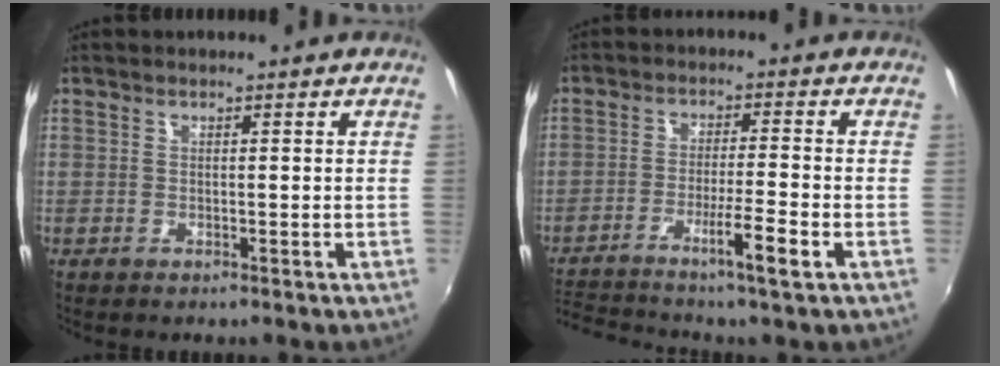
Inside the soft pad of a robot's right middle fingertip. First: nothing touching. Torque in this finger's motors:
{"motor_torque": [0.88, -0.90, 0.35, 0.04]}